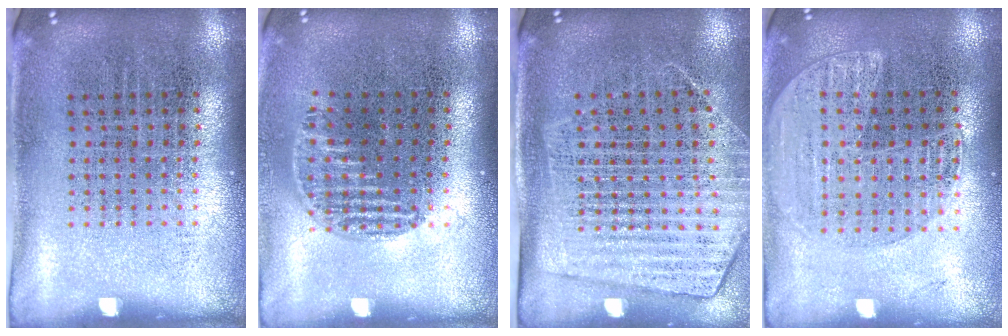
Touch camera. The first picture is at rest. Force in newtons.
{"total": 0.9, "press": 0.8, "slide": 0.5}
{"total": 1.8, "press": 1.5, "slide": 0.9}
{"total": 1.5, "press": 1.4, "slide": 0.4}